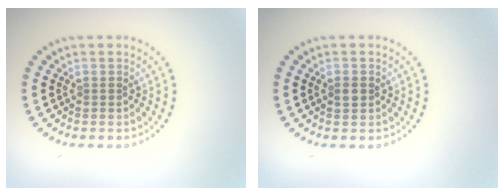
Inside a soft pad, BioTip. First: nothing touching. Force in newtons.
{"total": 1.2, "press": 1.2, "slide": 0.1}